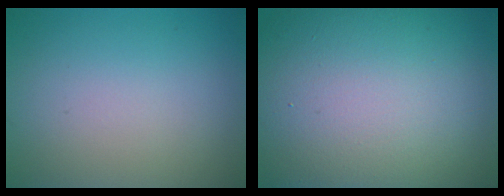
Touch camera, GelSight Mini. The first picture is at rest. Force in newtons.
{"total": 19.8, "press": 19.8, "slide": 1.3}